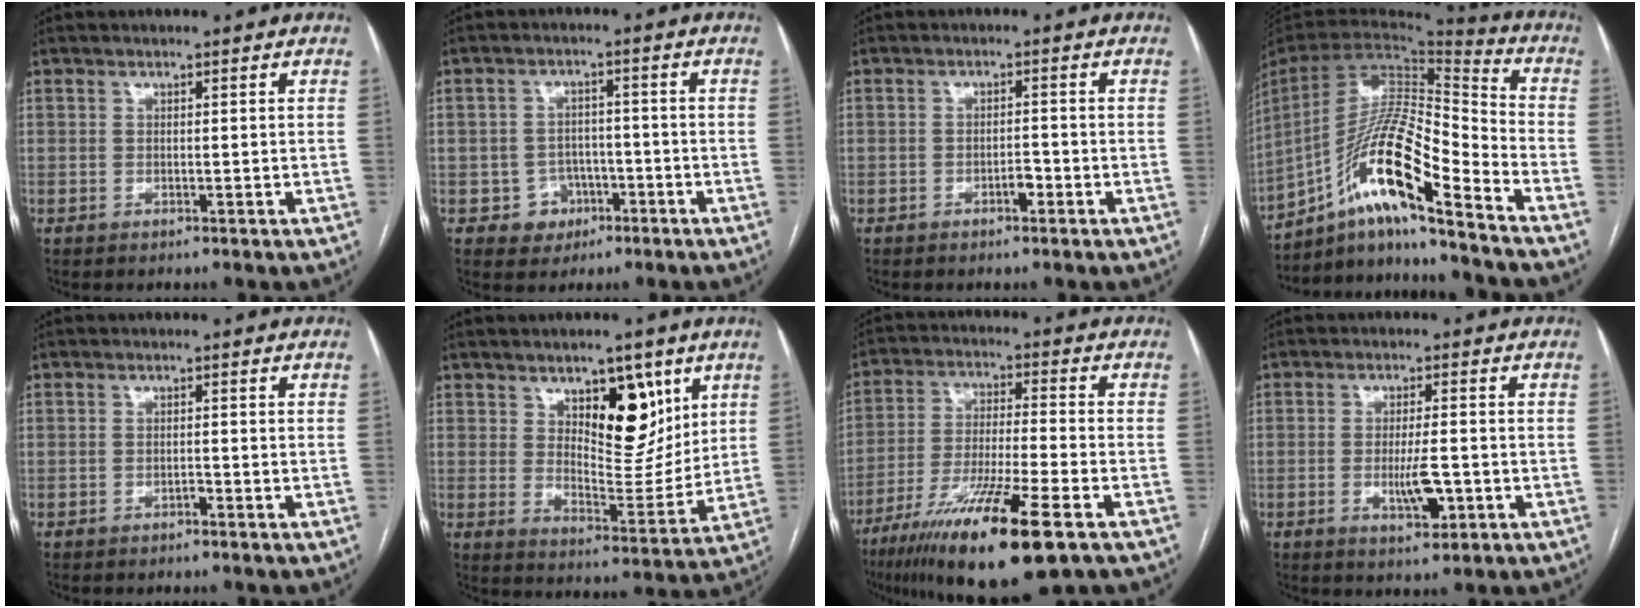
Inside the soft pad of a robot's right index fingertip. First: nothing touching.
{"total": 4.7, "force": [-2.0, 4.3, 0.5], "torque": [0.002, 0.015, -0.022]}
{"total": 1.9, "force": [-1.1, 0.7, 1.4], "torque": [-0.019, 0.003, -0.017]}
{"total": 18.3, "force": [-11.5, 1.6, 14.1], "torque": [-0.281, 0.003, -0.209]}
{"total": 0.7, "force": [-0.5, 0.2, 0.4], "torque": [-0.008, 0.001, -0.009]}
{"total": 11.3, "force": [5.4, 5.0, 8.5], "torque": [-0.122, -0.005, 0.095]}
{"total": 17.8, "force": [-10.3, 1.1, 14.5], "torque": [-0.261, -0.046, -0.179]}
{"total": 5.3, "force": [-1.5, 1.3, 4.9], "torque": [-0.088, -0.005, -0.020]}